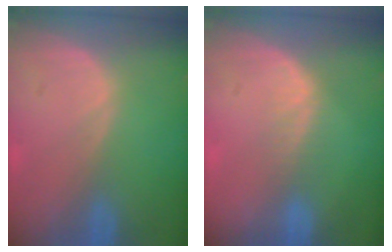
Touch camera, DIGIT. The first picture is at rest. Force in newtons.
{"total": 2.5, "press": 2.0, "slide": 1.6}